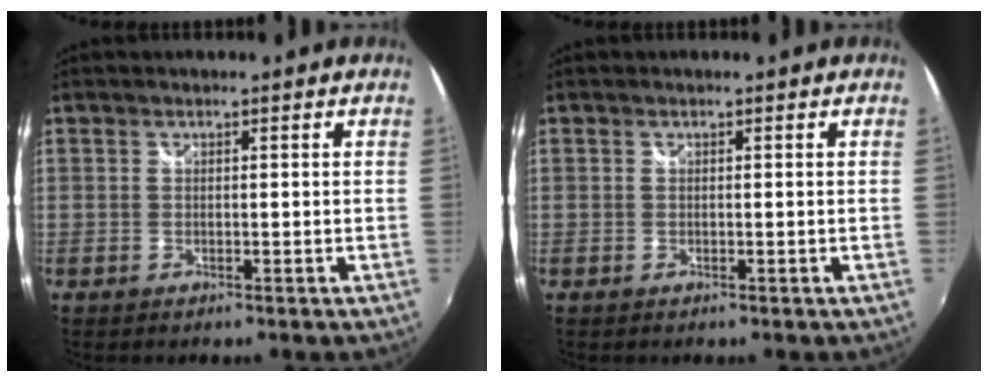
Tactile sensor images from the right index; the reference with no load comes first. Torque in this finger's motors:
{"motor_torque": [0.00, 0.00, 0.00, 0.00]}